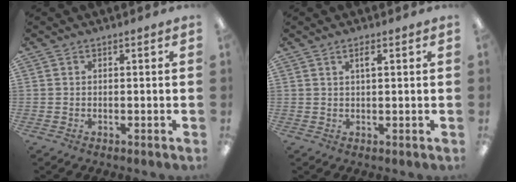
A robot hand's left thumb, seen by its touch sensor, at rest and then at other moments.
{"total": 2.1, "force": [1.2, 0.5, 1.7], "torque": [-0.027, 0.000, 0.017]}